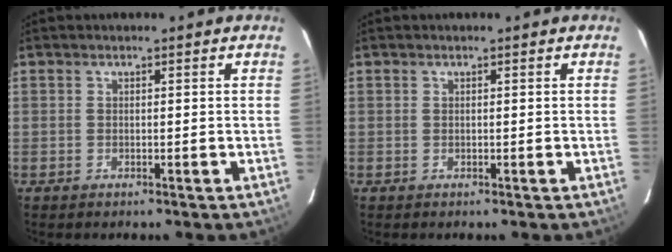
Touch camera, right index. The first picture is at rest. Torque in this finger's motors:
{"motor_torque": [0.00, 0.00, 0.01, 0.00]}